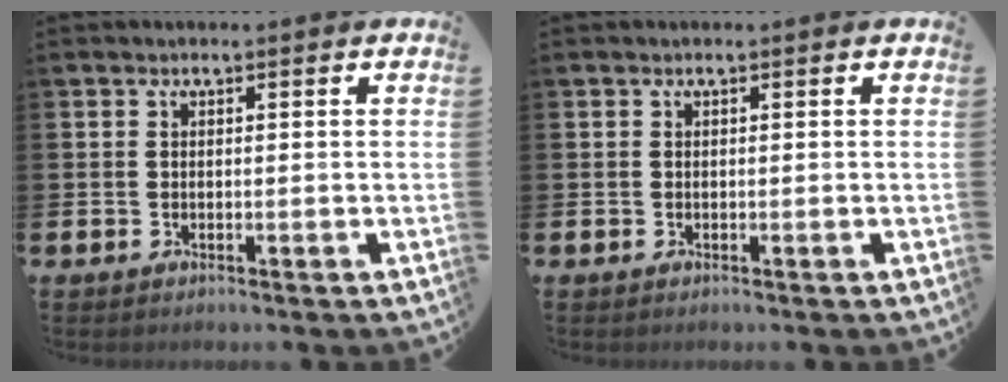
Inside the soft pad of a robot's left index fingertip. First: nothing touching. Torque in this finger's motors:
{"motor_torque": [-0.12, 0.11, 0.01, 0.01]}